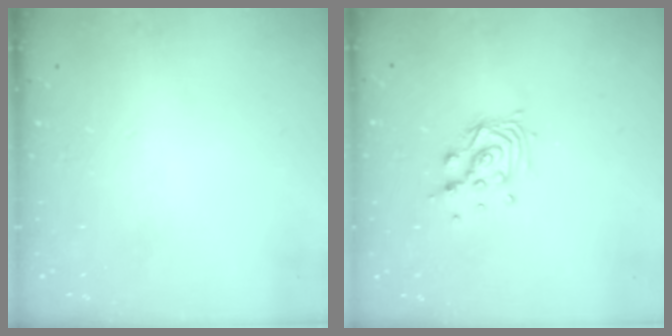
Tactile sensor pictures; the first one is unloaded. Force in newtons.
{"total": 9.6, "press": 9.6, "slide": 0.5}